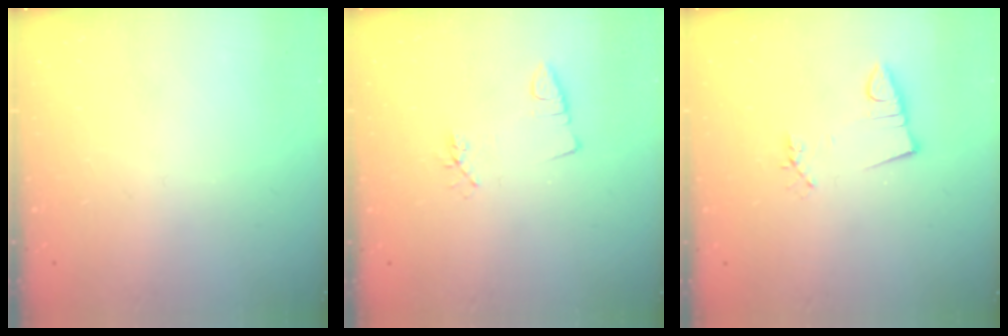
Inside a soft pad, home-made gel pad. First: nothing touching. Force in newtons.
{"total": 2.4, "press": 1.9, "slide": 1.5}
{"total": 2.9, "press": 1.6, "slide": 2.4}